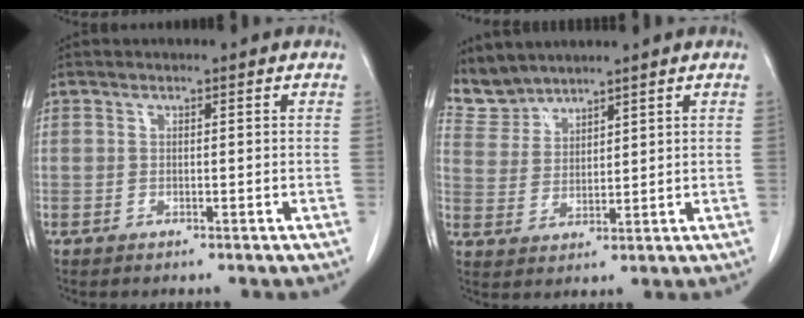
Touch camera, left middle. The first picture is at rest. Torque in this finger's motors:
{"motor_torque": [0.12, -0.22, -0.09, -0.04]}